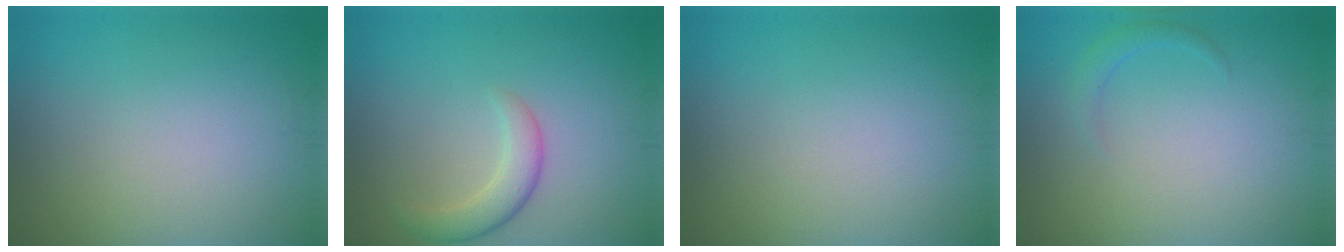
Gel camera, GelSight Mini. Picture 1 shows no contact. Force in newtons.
{"total": 2.8, "press": 2.7, "slide": 0.3}
{"total": 0.0}
{"total": 1.1, "press": 1.1, "slide": 0.1}